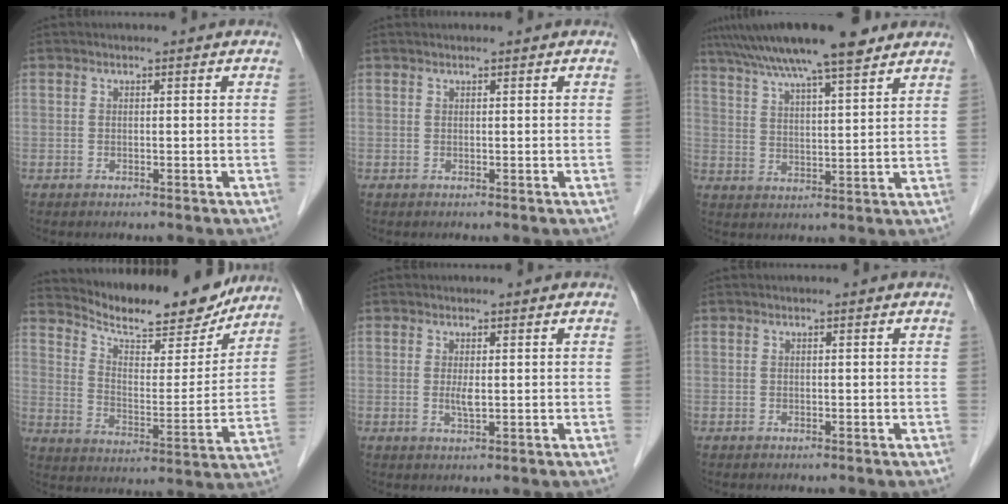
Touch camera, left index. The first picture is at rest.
{"total": 0.0}
{"total": 15.1, "force": [12.1, 1.3, 9.0], "torque": [-0.151, 0.029, 0.191]}
{"total": 18.4, "force": [16.9, 3.5, 6.3], "torque": [-0.103, -0.017, 0.245]}
{"total": 1.5, "force": [0.1, 0.3, 1.5], "torque": [-0.035, -0.004, 0.003]}
{"total": 0.0}